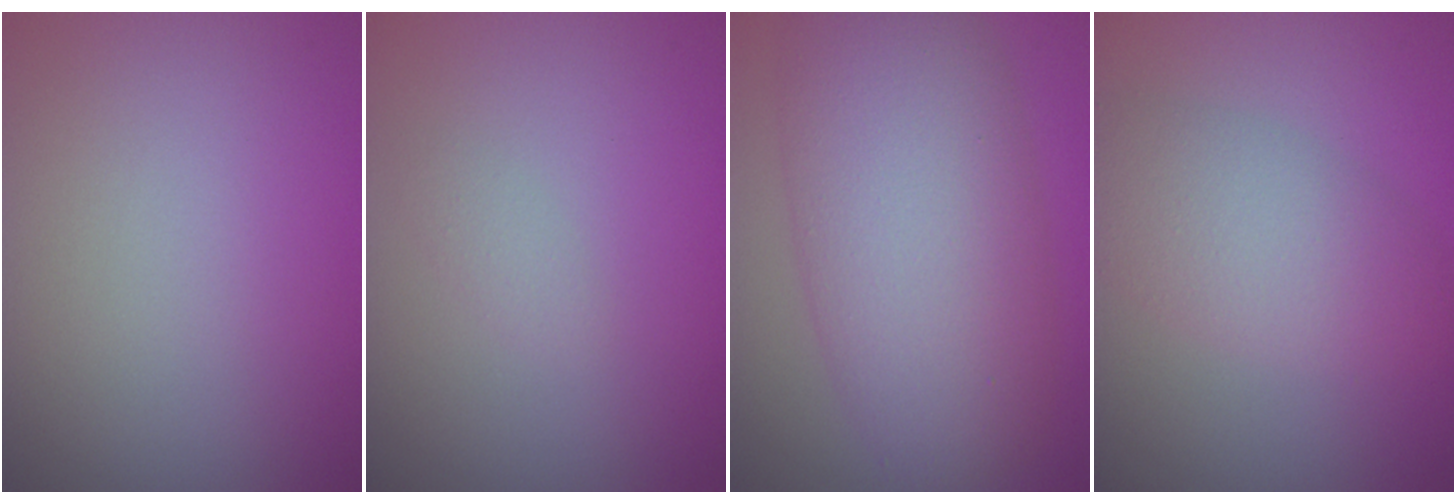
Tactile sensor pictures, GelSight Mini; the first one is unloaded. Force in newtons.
{"total": 0.8, "press": 0.8, "slide": 0.0}
{"total": 10.0, "press": 10.0, "slide": 0.4}
{"total": 5.1, "press": 5.1, "slide": 0.3}